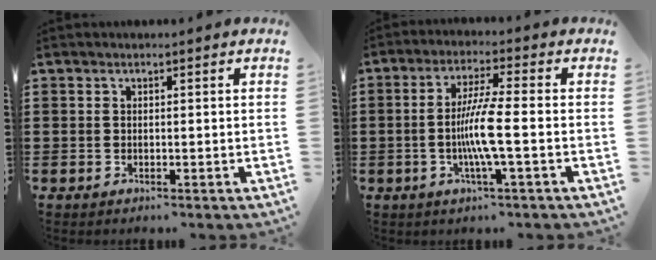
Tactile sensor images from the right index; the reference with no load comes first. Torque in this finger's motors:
{"motor_torque": [2.14, 0.00, 0.50, 0.15]}